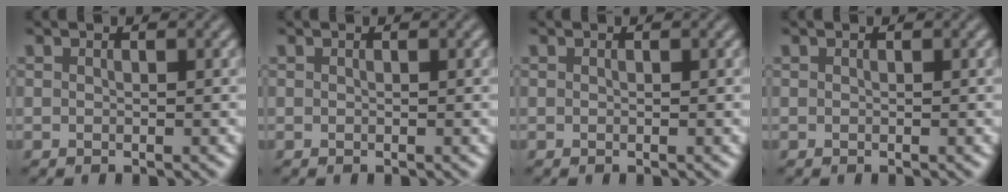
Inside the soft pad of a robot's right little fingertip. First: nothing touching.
{"total": 0.0}
{"total": 0.0}
{"total": 0.0}